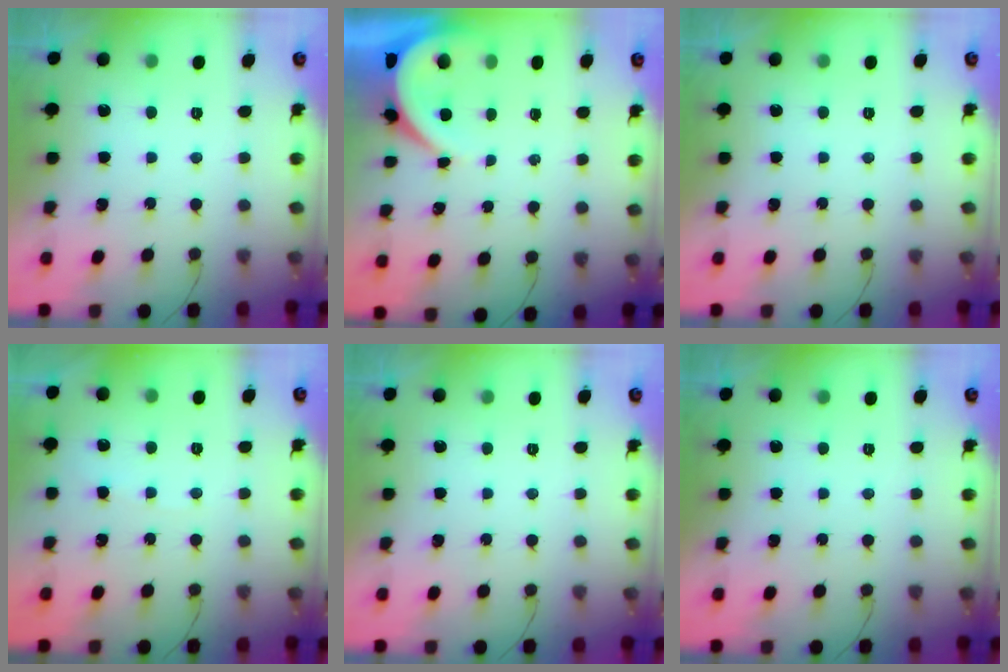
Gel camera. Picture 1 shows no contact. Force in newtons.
{"total": 4.1, "press": 4.1, "slide": 0.5}
{"total": 0.0}
{"total": 2.0, "press": 2.0, "slide": 0.3}
{"total": 0.0}
{"total": 0.0}